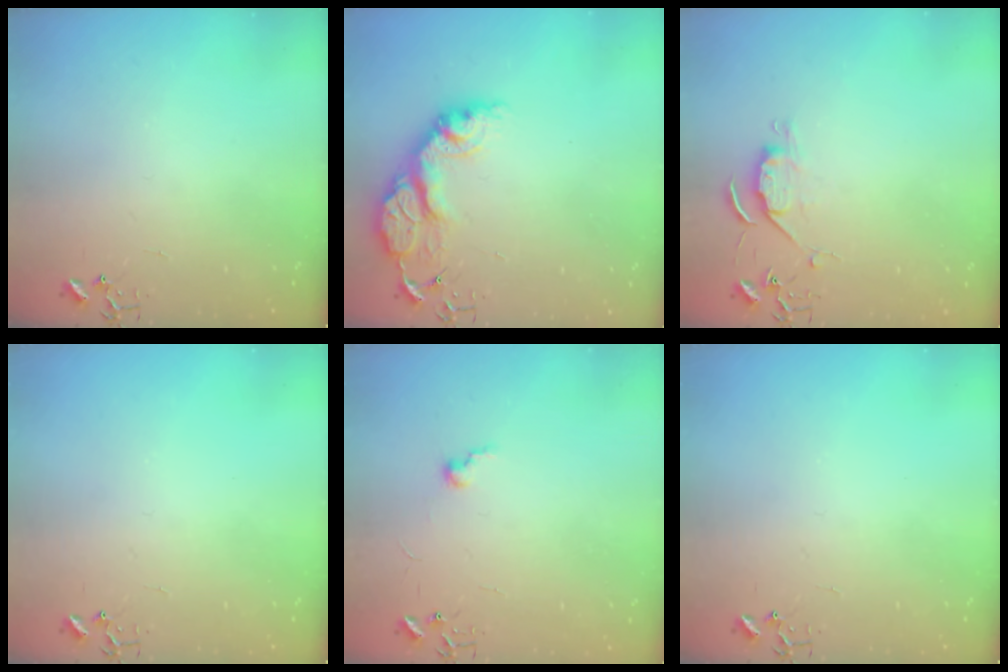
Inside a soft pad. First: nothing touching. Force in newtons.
{"total": 16.3, "press": 16.3, "slide": 1.2}
{"total": 6.2, "press": 6.2, "slide": 0.8}
{"total": 0.0}
{"total": 6.2, "press": 6.2, "slide": 0.8}
{"total": 0.0}